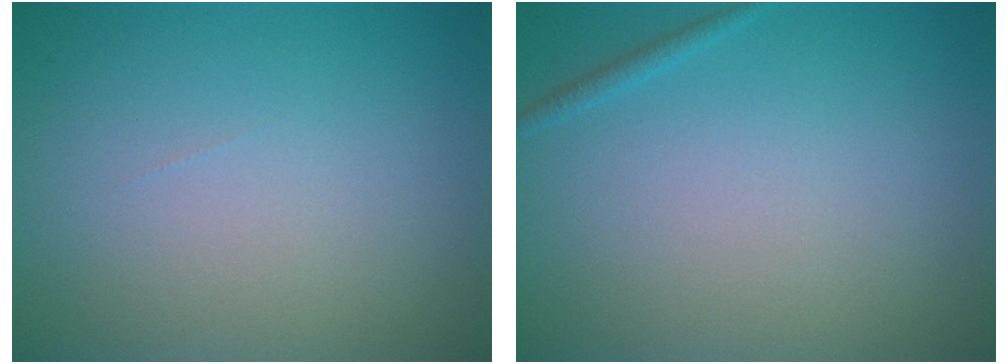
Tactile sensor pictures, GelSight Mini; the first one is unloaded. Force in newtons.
{"total": 0.6, "press": 0.6, "slide": 0.1}